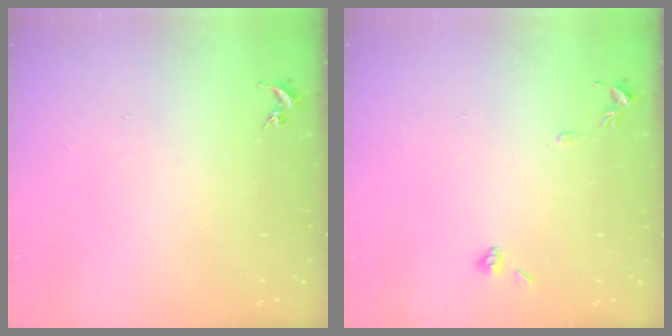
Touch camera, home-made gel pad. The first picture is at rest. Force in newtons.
{"total": 7.2, "press": 7.2, "slide": 0.8}